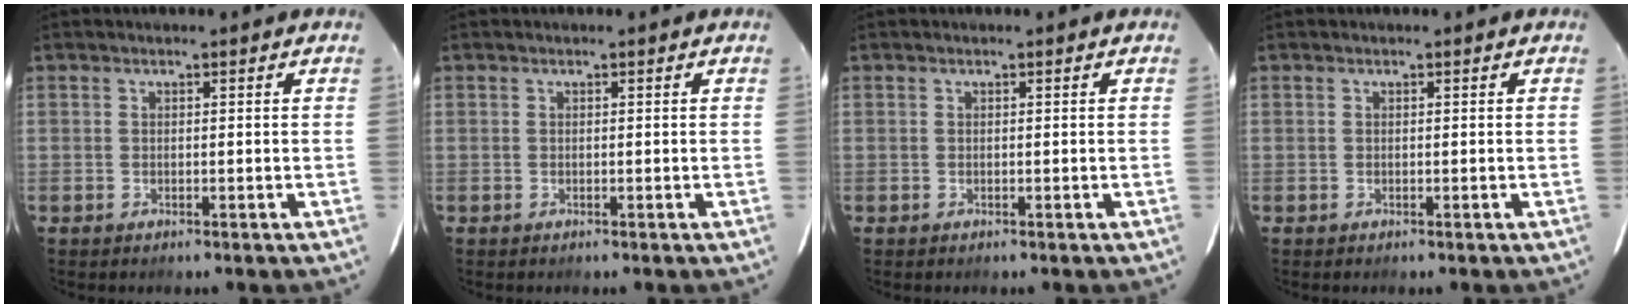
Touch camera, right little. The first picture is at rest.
{"total": 0.0}
{"total": 0.0}
{"total": 0.0}